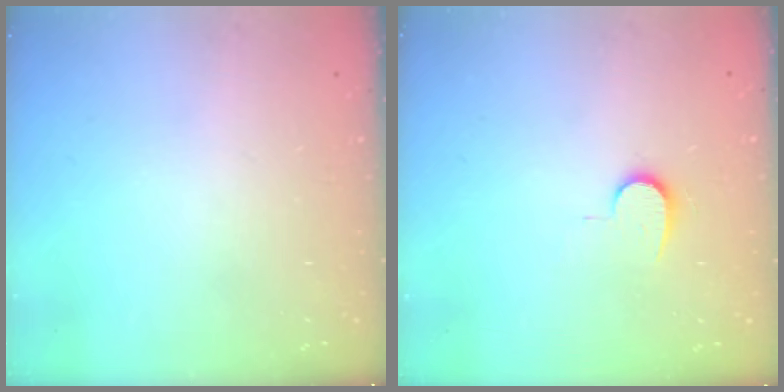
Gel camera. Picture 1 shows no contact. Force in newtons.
{"total": 7.3, "press": 7.3, "slide": 0.7}